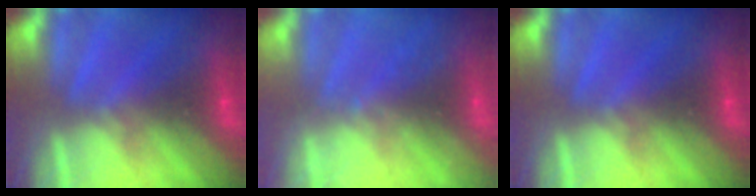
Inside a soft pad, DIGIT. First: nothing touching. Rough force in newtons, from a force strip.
{"total": 2.3}
{"total": 0.0}